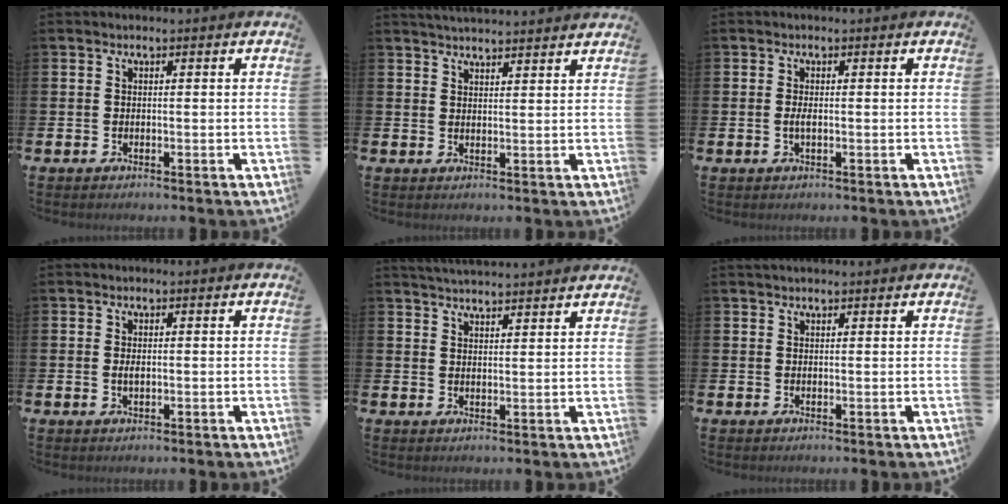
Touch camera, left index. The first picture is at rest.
{"total": 3.3, "force": [3.3, -0.2, 0.0], "torque": [-0.001, -0.019, 0.059]}
{"total": 1.3, "force": [-0.1, 0.4, 1.2], "torque": [-0.018, -0.001, -0.004]}
{"total": 1.1, "force": [0.1, 0.5, 1.0], "torque": [-0.015, 0.001, -0.001]}
{"total": 3.7, "force": [3.7, -0.3, 0.0], "torque": [-0.002, -0.021, 0.065]}
{"total": 0.9, "force": [0.9, 0.1, 0.2], "torque": [0.011, -0.004, 0.013]}